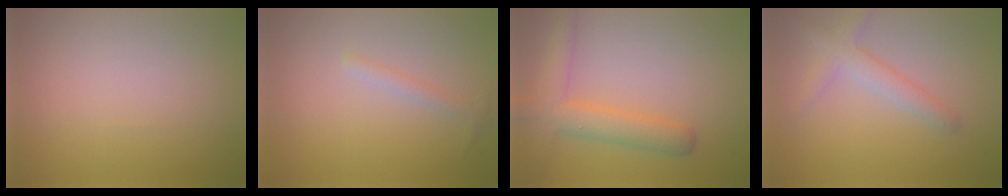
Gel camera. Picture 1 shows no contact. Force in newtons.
{"total": 1.0, "press": 1.0, "slide": 0.0}
{"total": 4.3, "press": 4.3, "slide": 0.2}
{"total": 2.6, "press": 2.5, "slide": 0.1}